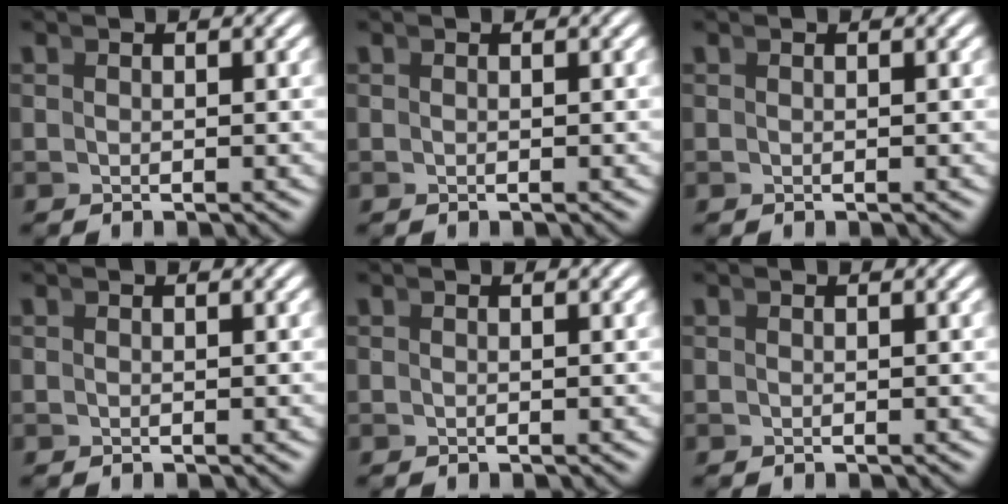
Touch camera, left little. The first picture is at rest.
{"total": 0.0}
{"total": 0.0}
{"total": 0.0}
{"total": 0.0}
{"total": 0.0}